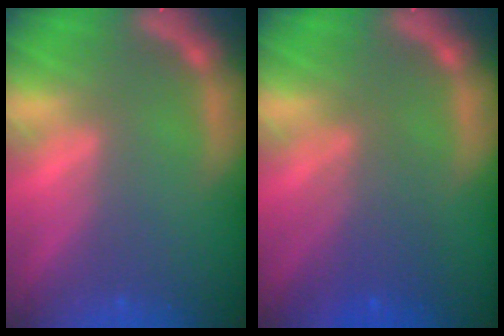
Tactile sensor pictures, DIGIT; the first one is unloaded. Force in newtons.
{"total": 4.1}